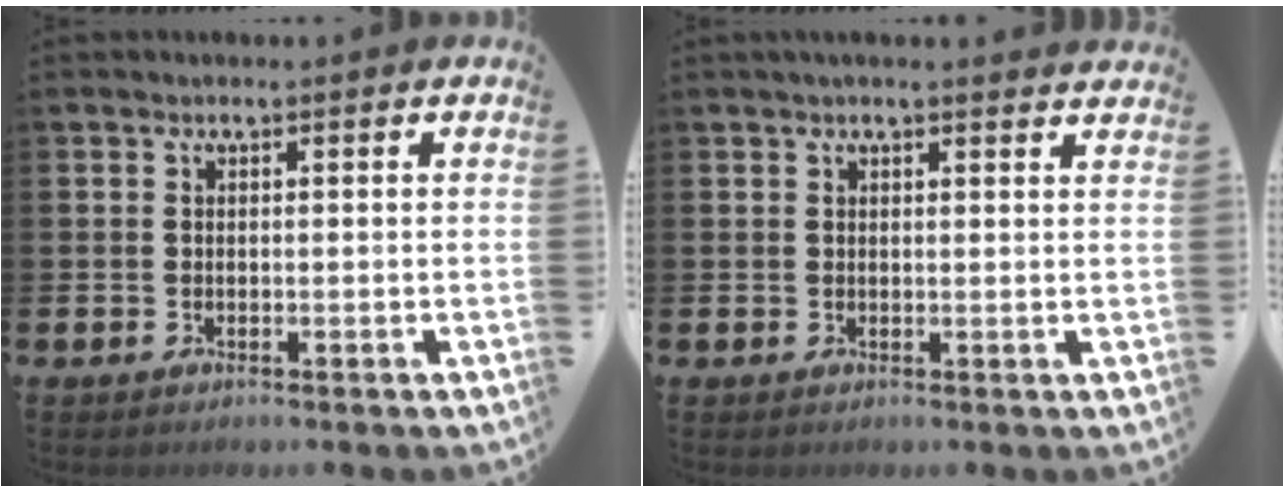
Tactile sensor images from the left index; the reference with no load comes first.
{"total": 1.6, "force": [1.5, -0.1, 0.4], "torque": [-0.009, -0.004, 0.027]}